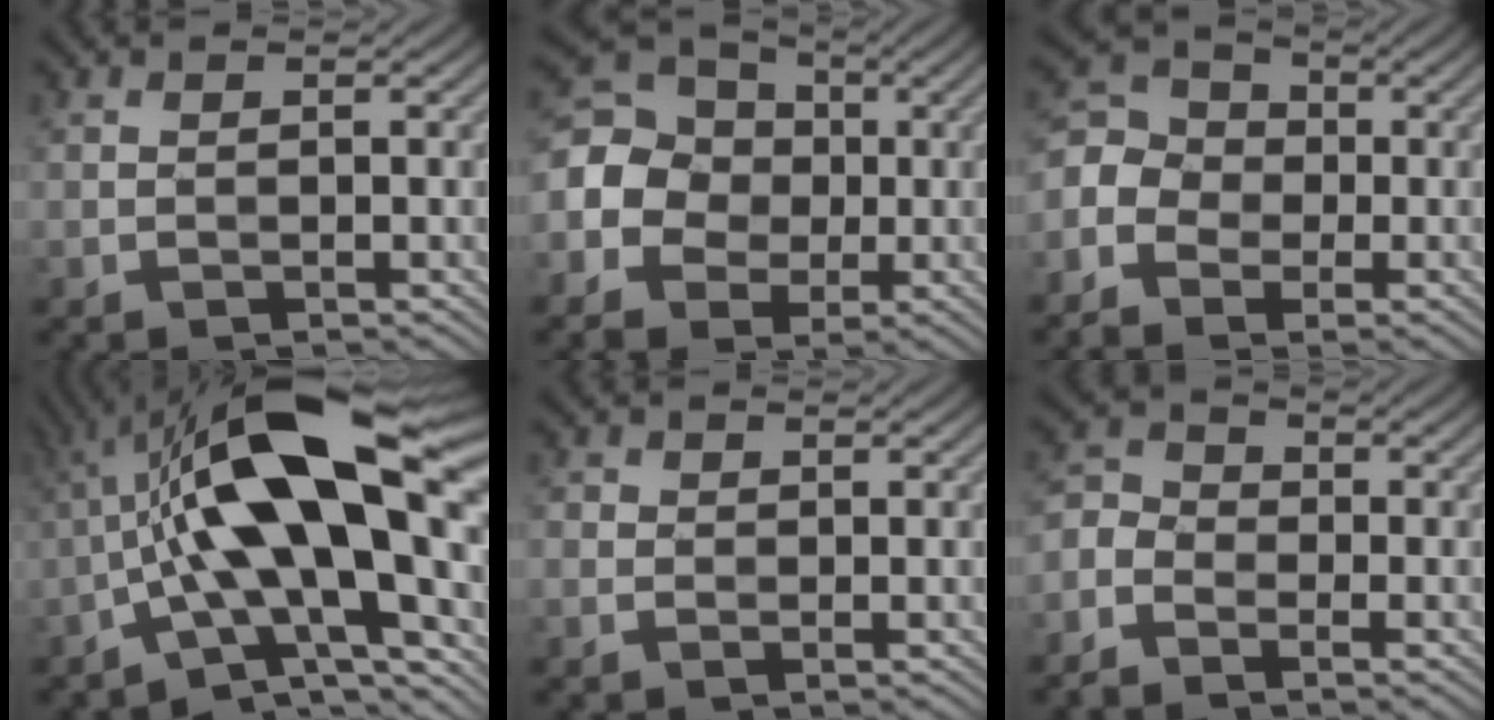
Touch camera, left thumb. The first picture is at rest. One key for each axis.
{"total": 11.9, "fx": -1.2, "fy": 10.7, "fz": 5.0, "tx": -0.162, "ty": 0.012, "tz": -0.044}
{"total": 7.2, "fx": -2.3, "fy": 6.0, "fz": 3.4, "tx": -0.096, "ty": 0.000, "tz": -0.060}
{"total": 17.5, "fx": 0.3, "fy": 5.9, "fz": 16.5, "tx": -0.278, "ty": 0.040, "tz": -0.013}
{"total": 1.2, "fx": 0.2, "fy": 1.0, "fz": 0.5, "tx": -0.015, "ty": 0.000, "tz": 0.004}
{"total": 4.2, "fx": -2.5, "fy": 2.9, "fz": 1.9, "tx": -0.060, "ty": 0.000, "tz": -0.059}